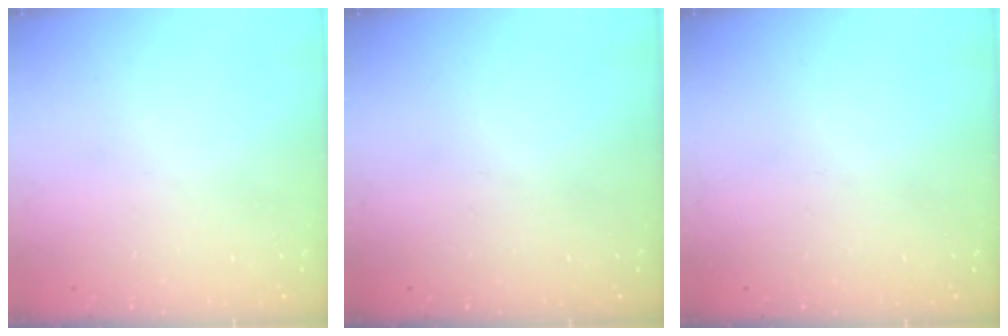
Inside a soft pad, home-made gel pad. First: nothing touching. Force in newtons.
{"total": 0.0}
{"total": 0.0}